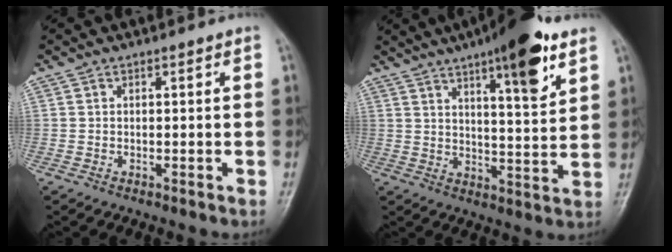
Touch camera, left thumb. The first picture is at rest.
{"total": 15.1, "force": [8.7, 3.5, 11.9], "torque": [-0.154, -0.039, 0.127]}